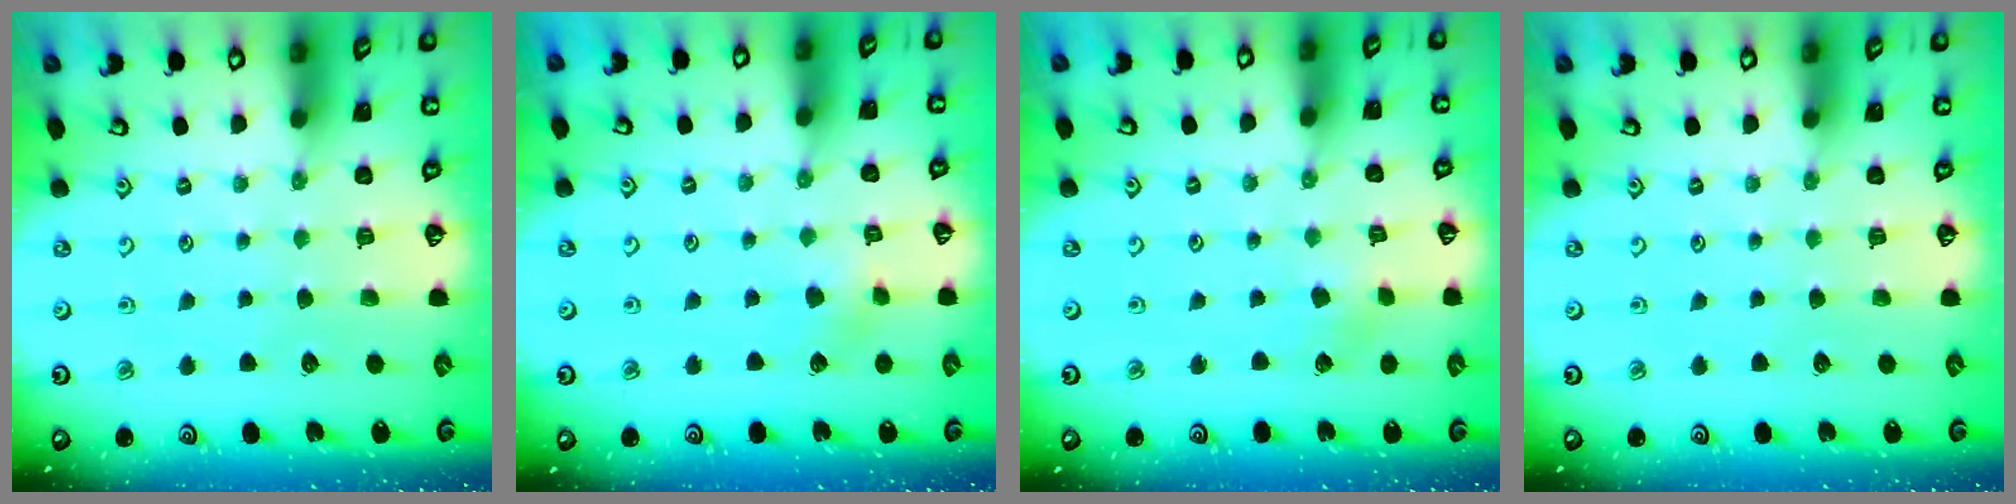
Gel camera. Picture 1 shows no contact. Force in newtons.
{"total": 3.2, "press": 3.2, "slide": 0.4}
{"total": 1.9, "press": 1.9, "slide": 0.2}
{"total": 0.0}